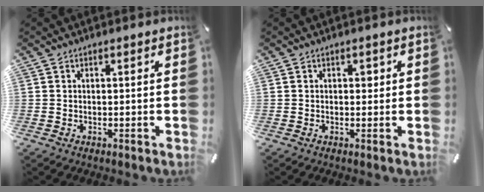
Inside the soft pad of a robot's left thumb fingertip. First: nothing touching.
{"total": 1.5, "force": [0.2, 1.2, 0.9], "torque": [-0.011, 0.004, -0.002]}